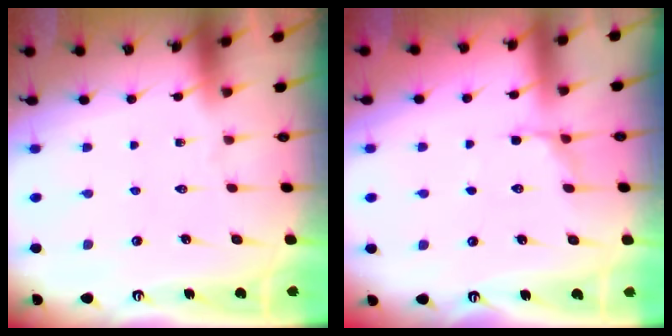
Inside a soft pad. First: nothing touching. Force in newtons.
{"total": 4.5, "press": 4.2, "slide": 1.8}